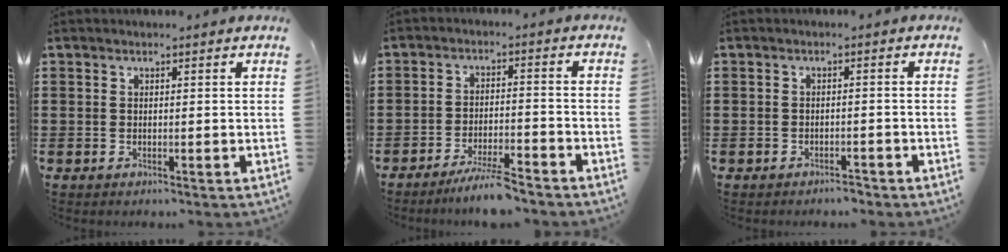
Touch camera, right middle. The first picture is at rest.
{"total": 5.3, "force": [-4.7, 0.0, 2.3], "torque": [-0.052, -0.009, -0.090]}
{"total": 1.4, "force": [-1.3, 0.3, 0.1], "torque": [-0.007, 0.001, -0.029]}